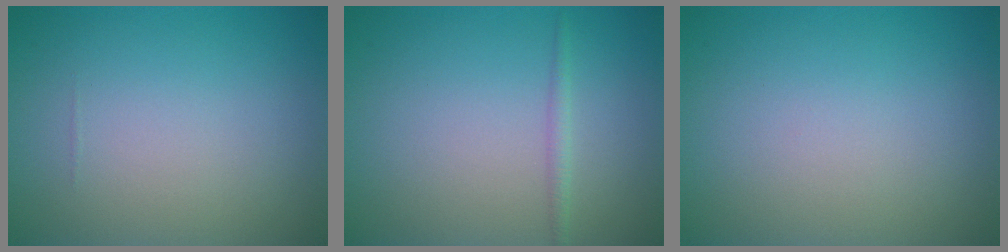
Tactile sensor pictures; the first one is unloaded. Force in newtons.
{"total": 1.0, "press": 1.0, "slide": 0.0}
{"total": 0.0}